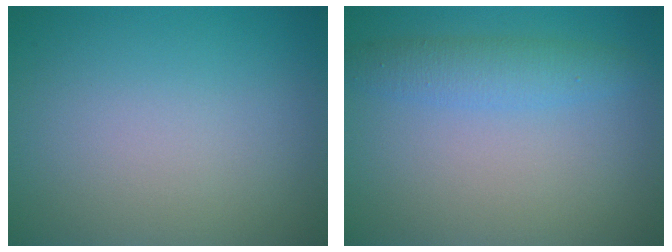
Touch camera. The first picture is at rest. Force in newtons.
{"total": 2.8, "press": 2.8, "slide": 0.0}